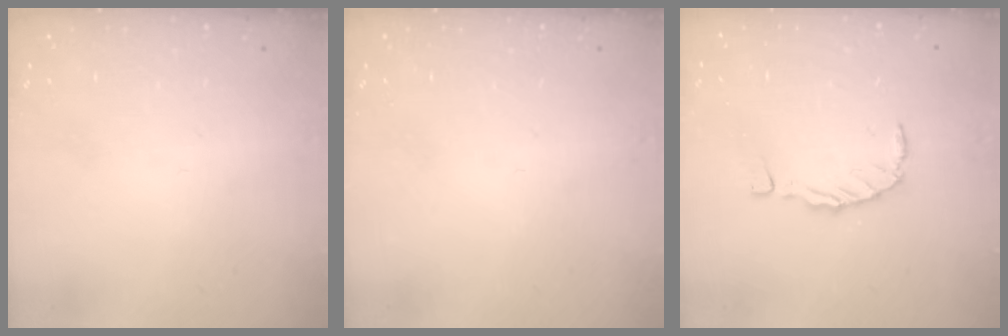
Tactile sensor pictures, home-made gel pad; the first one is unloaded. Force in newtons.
{"total": 0.0}
{"total": 0.0}